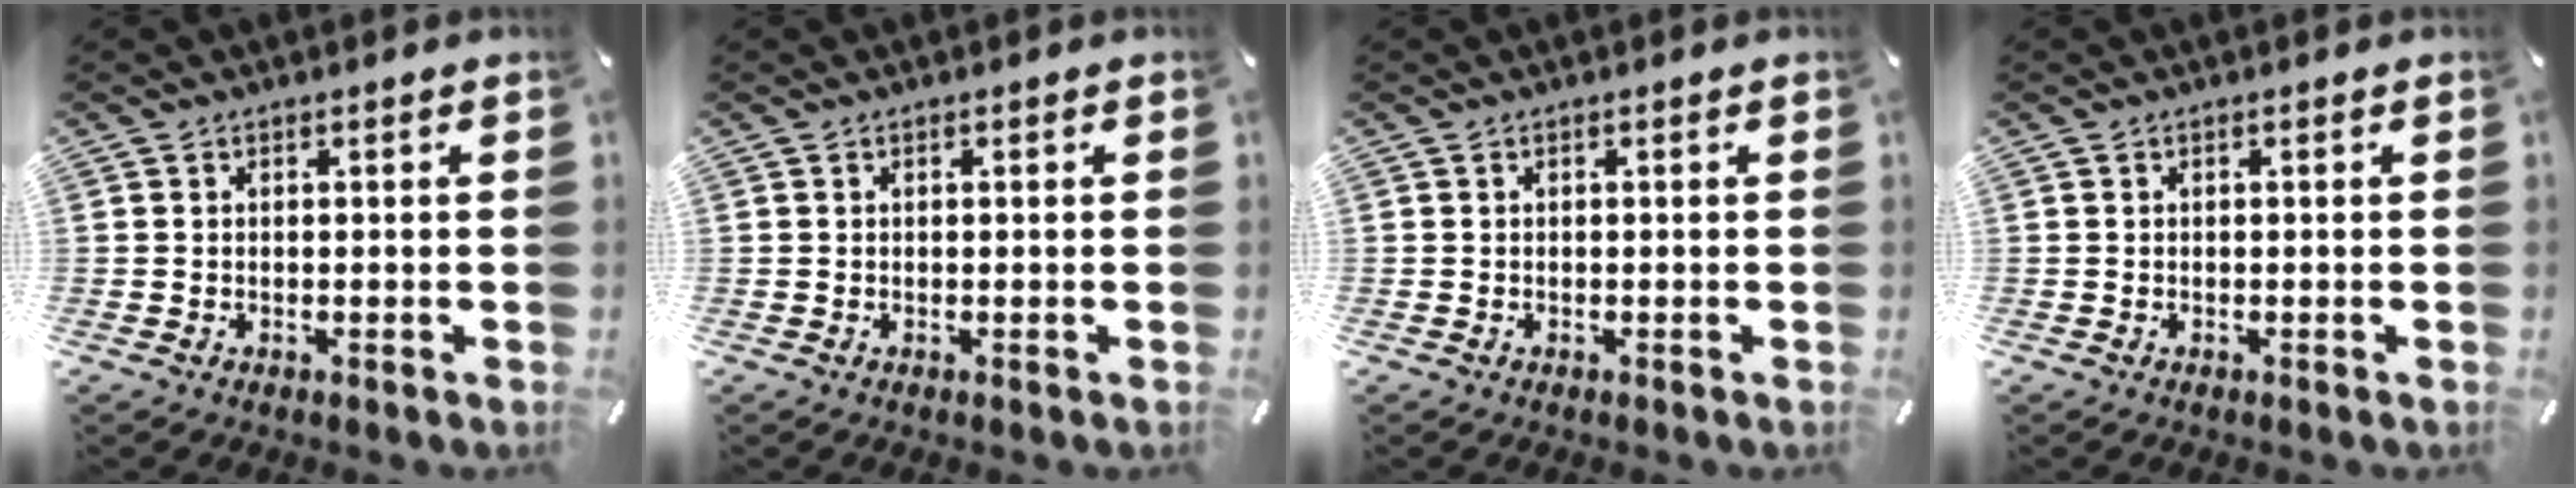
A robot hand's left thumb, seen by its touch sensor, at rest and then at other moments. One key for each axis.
{"total": 0.0}
{"total": 0.0}
{"total": 0.0}